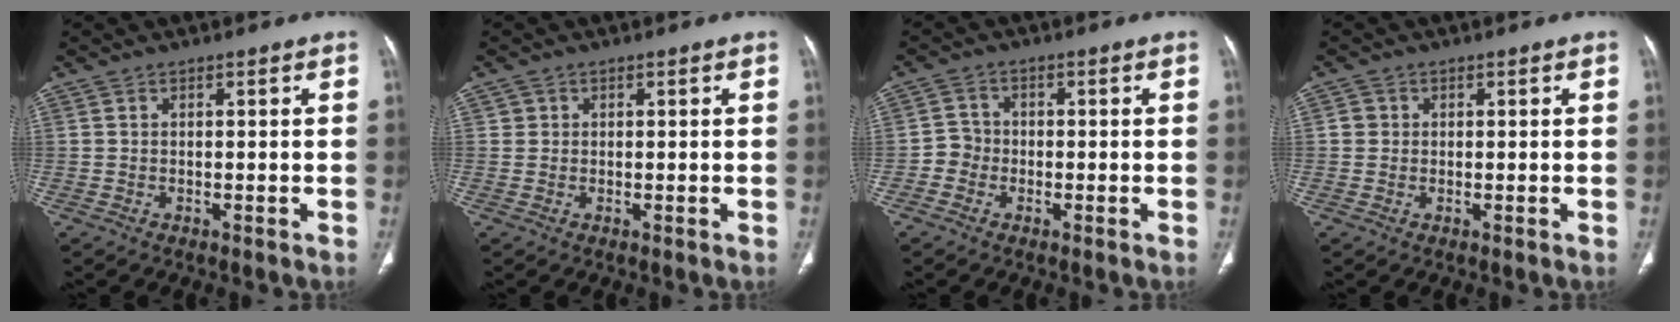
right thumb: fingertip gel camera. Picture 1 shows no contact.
{"total": 1.0, "force": [0.3, 1.0, 0.0], "torque": [0.013, 0.006, 0.005]}
{"total": 3.1, "force": [-1.2, 2.8, 0.6], "torque": [0.007, 0.012, -0.035]}
{"total": 1.7, "force": [0.2, 1.7, 0.4], "torque": [0.002, 0.003, 0.002]}